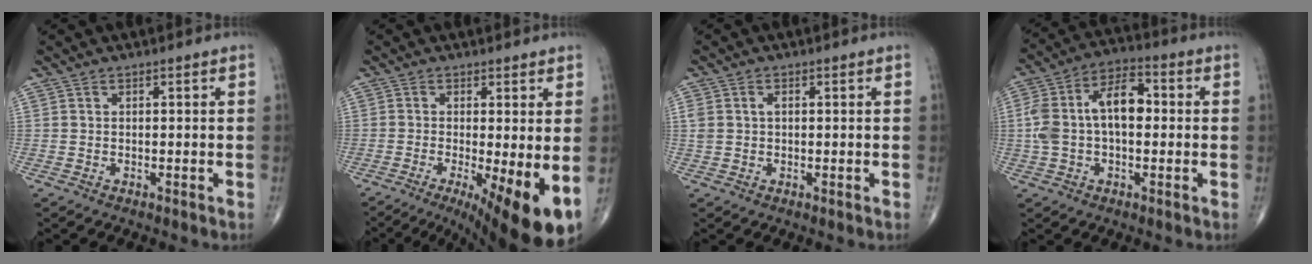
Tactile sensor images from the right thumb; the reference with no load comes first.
{"total": 12.9, "force": [-3.6, 3.3, 11.9], "torque": [-0.161, -0.016, -0.043]}
{"total": 2.5, "force": [0.5, 1.8, 1.7], "torque": [-0.041, 0.011, 0.013]}
{"total": 13.5, "force": [0.5, 7.6, 11.1], "torque": [-0.216, 0.044, 0.004]}